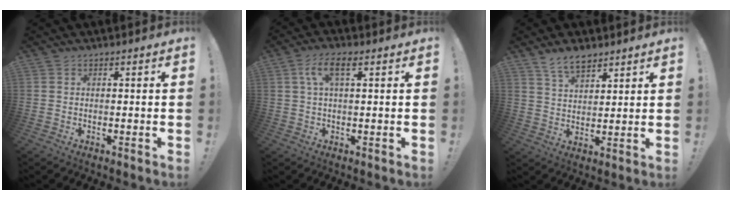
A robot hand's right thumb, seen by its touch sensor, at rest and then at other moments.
{"total": 6.3, "force": [2.1, 2.0, 5.6], "torque": [-0.105, 0.006, 0.035]}
{"total": 7.6, "force": [5.9, 3.3, 3.5], "torque": [-0.067, -0.026, 0.111]}